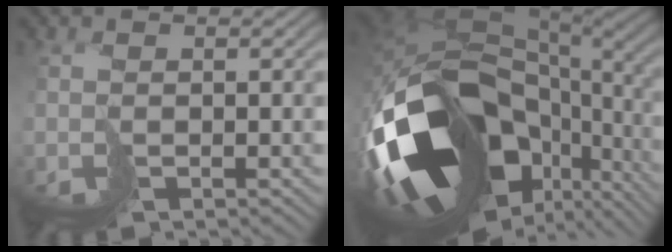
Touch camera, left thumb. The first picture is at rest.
{"total": 19.1, "force": [-5.8, 11.9, 13.8], "torque": [-0.307, -0.049, -0.060]}